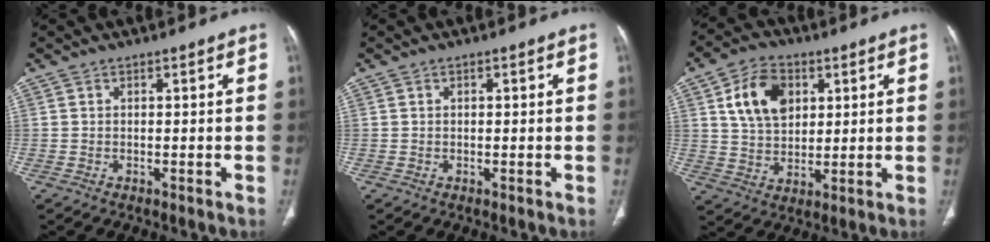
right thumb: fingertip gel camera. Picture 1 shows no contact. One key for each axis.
{"total": 0.7, "fx": 0.2, "fy": 0.3, "fz": 0.6, "tx": -0.012, "ty": 0.002, "tz": 0.005}
{"total": 11.5, "fx": 3.9, "fy": 7.8, "fz": 7.4, "tx": -0.107, "ty": -0.007, "tz": 0.073}